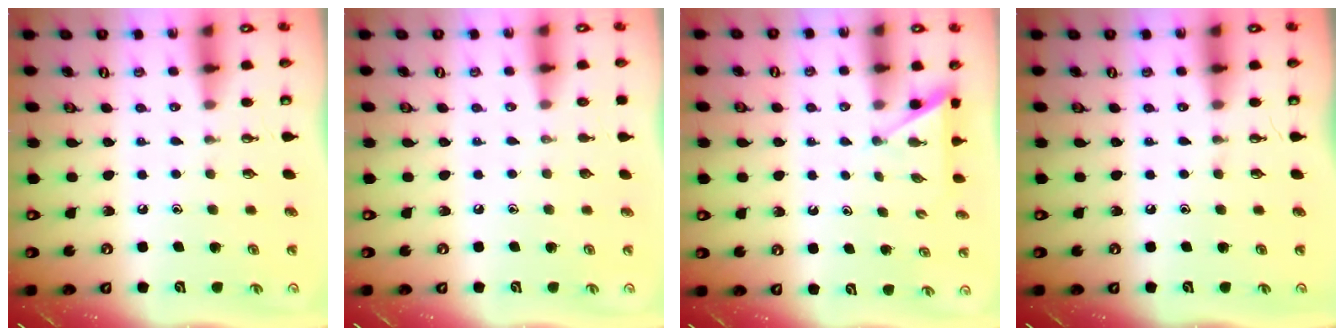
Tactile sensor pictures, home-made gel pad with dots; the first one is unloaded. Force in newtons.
{"total": 0.0}
{"total": 2.2, "press": 2.2, "slide": 0.2}
{"total": 0.0}